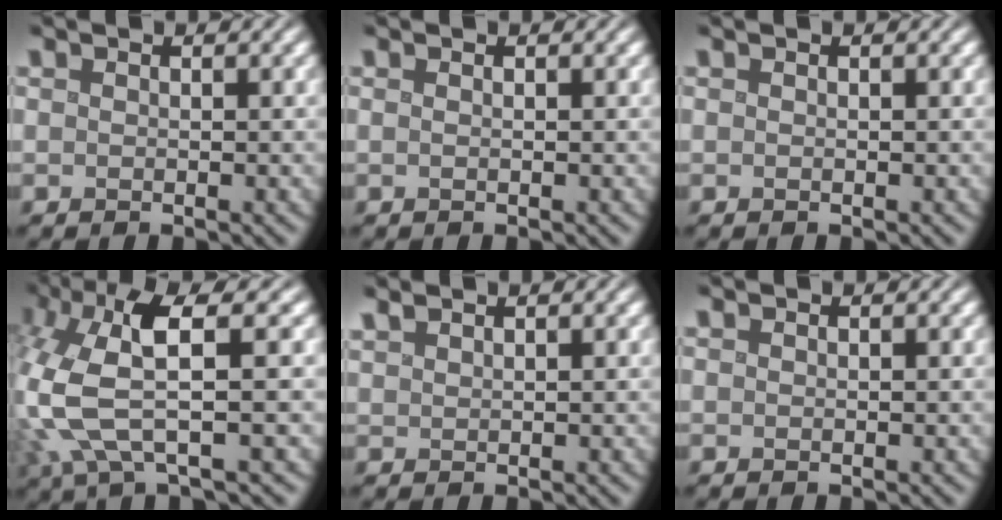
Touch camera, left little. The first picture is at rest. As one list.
[{"total": 0.6, "force": [0.1, 0.2, 0.6], "torque": [-0.008, 0.000, -0.004]}, {"total": 0.0}, {"total": 8.4, "force": [0.6, 2.4, 8.0], "torque": [-0.194, -0.002, 0.011]}, {"total": 1.1, "force": [1.0, 0.1, 0.3], "torque": [-0.008, 0.003, 0.023]}, {"total": 0.0}]